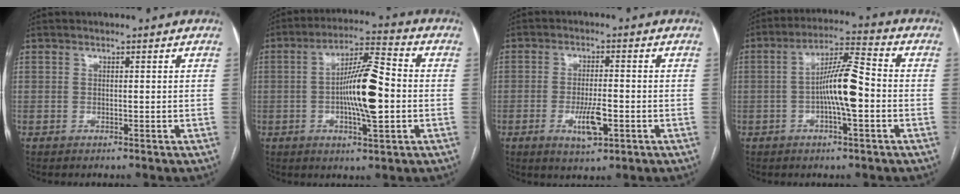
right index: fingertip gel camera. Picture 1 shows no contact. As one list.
[{"total": 11.8, "force": [-1.2, 2.0, 11.6], "torque": [-0.202, 0.011, -0.022]}, {"total": 5.7, "force": [-1.9, 1.5, 5.1], "torque": [-0.094, -0.005, -0.028]}, {"total": 9.3, "force": [-1.5, 1.2, 9.1], "torque": [-0.165, 0.016, -0.032]}]